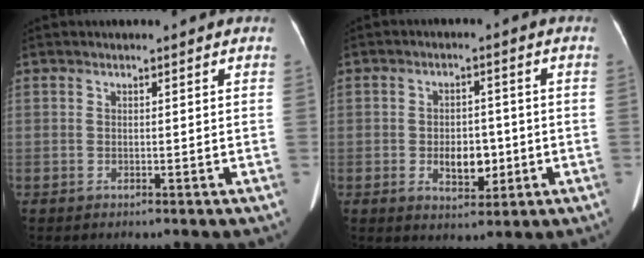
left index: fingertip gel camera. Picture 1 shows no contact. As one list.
[{"total": 5.5, "force": [-1.2, 3.3, 4.3], "torque": [-0.070, 0.003, -0.013]}]